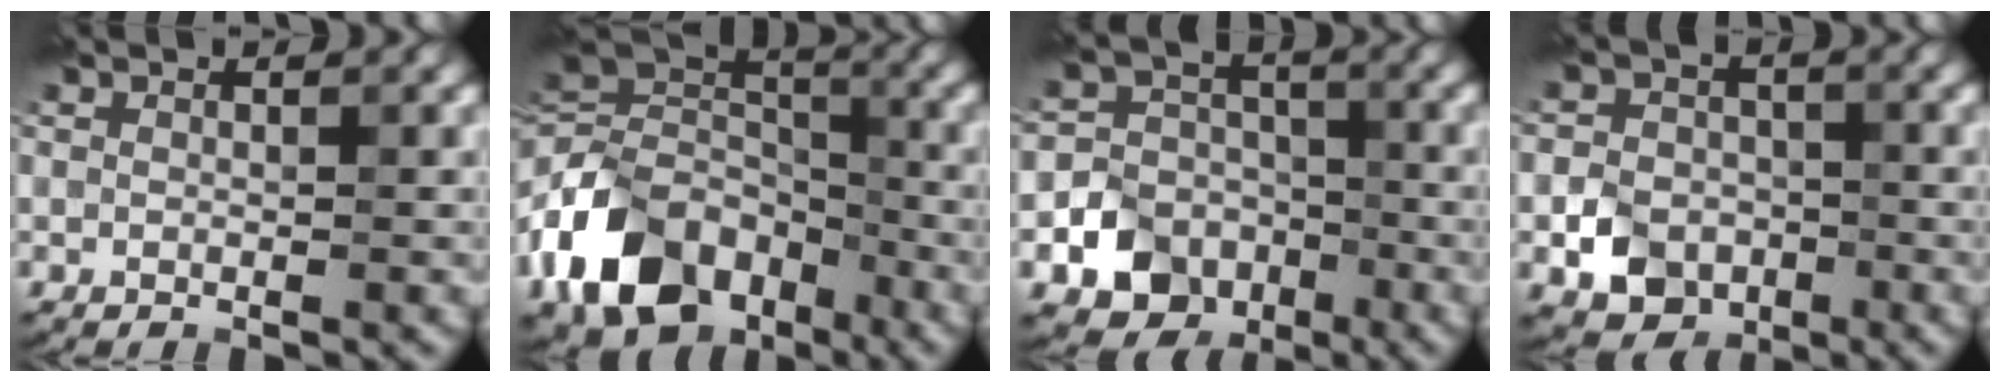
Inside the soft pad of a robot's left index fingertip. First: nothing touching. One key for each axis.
{"total": 12.3, "fx": -5.6, "fy": 8.4, "fz": 7.1, "tx": -0.160, "ty": 0.010, "tz": -0.122}
{"total": 9.3, "fx": -4.6, "fy": 7.6, "fz": 2.7, "tx": -0.023, "ty": -0.025, "tz": -0.093}
{"total": 4.9, "fx": -2.0, "fy": 3.9, "fz": 2.3, "tx": -0.033, "ty": -0.003, "tz": -0.043}